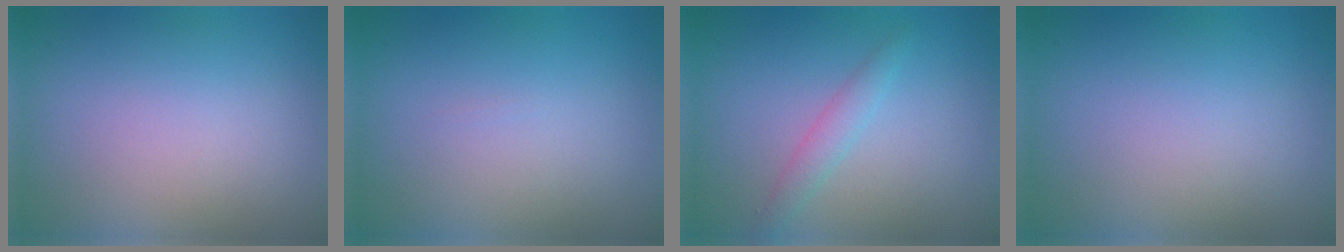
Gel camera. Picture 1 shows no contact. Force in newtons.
{"total": 0.0}
{"total": 1.7, "press": 1.7, "slide": 0.1}
{"total": 0.0}